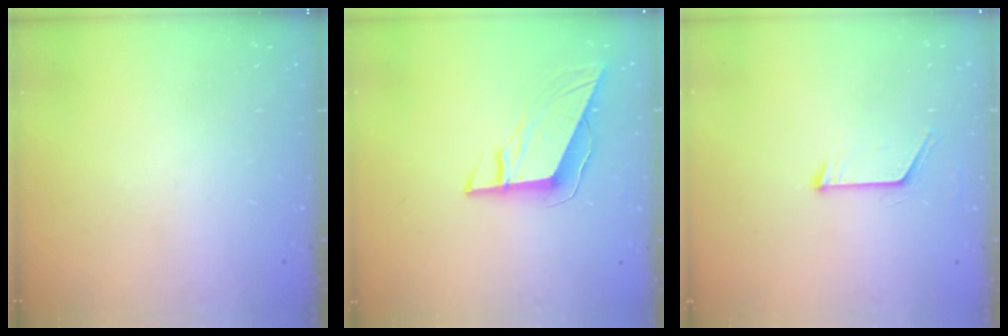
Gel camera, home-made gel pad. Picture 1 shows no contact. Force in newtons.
{"total": 9.6, "press": 9.5, "slide": 1.0}
{"total": 6.9, "press": 6.9, "slide": 0.7}